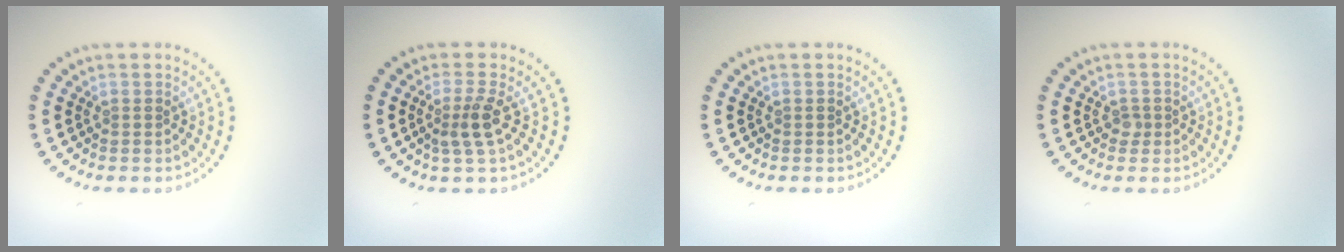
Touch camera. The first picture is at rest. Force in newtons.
{"total": 2.5, "press": 1.9, "slide": 1.5}
{"total": 0.0}
{"total": 0.8, "press": 0.6, "slide": 0.6}